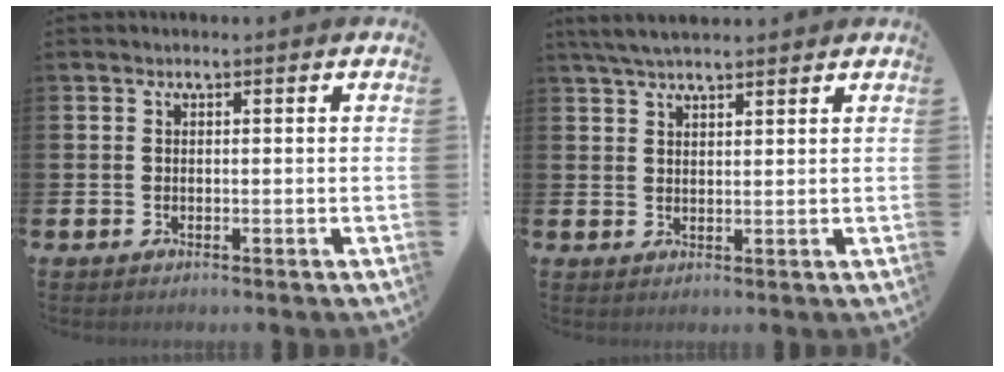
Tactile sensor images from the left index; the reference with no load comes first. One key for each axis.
{"total": 4.3, "fx": 3.8, "fy": 0.9, "fz": 1.6, "tx": -0.037, "ty": -0.006, "tz": 0.071}